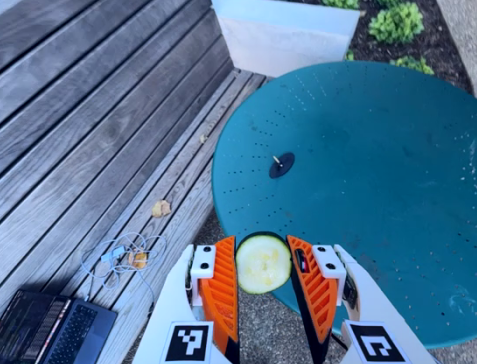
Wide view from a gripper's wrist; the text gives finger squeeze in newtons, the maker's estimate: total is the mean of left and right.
{"total": 11.3, "left": 11.9, "right": 10.7}